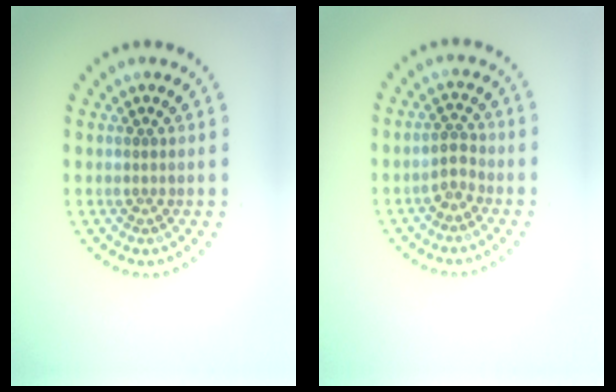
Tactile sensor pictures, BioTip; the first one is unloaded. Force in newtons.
{"total": 1.7, "press": 1.6, "slide": 0.6}